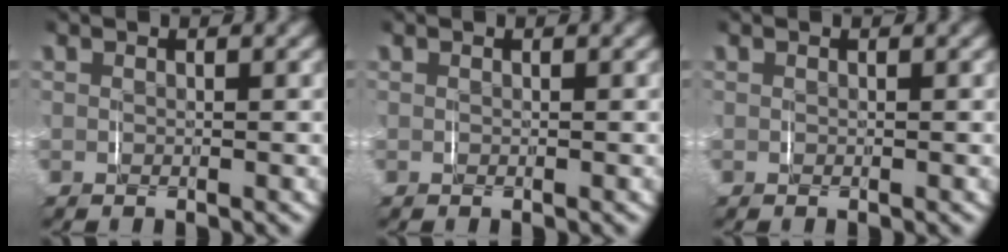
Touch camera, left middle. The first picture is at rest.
{"total": 0.0}
{"total": 0.0}